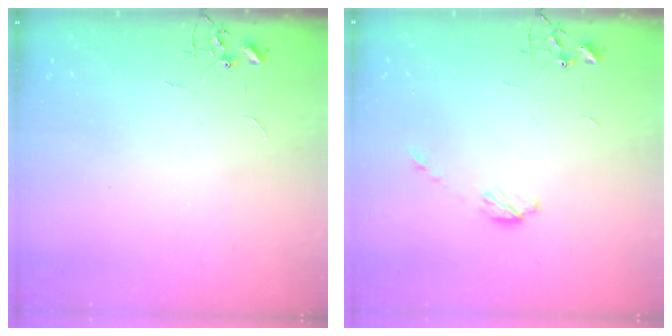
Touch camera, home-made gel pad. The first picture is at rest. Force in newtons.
{"total": 4.2, "press": 4.1, "slide": 0.6}